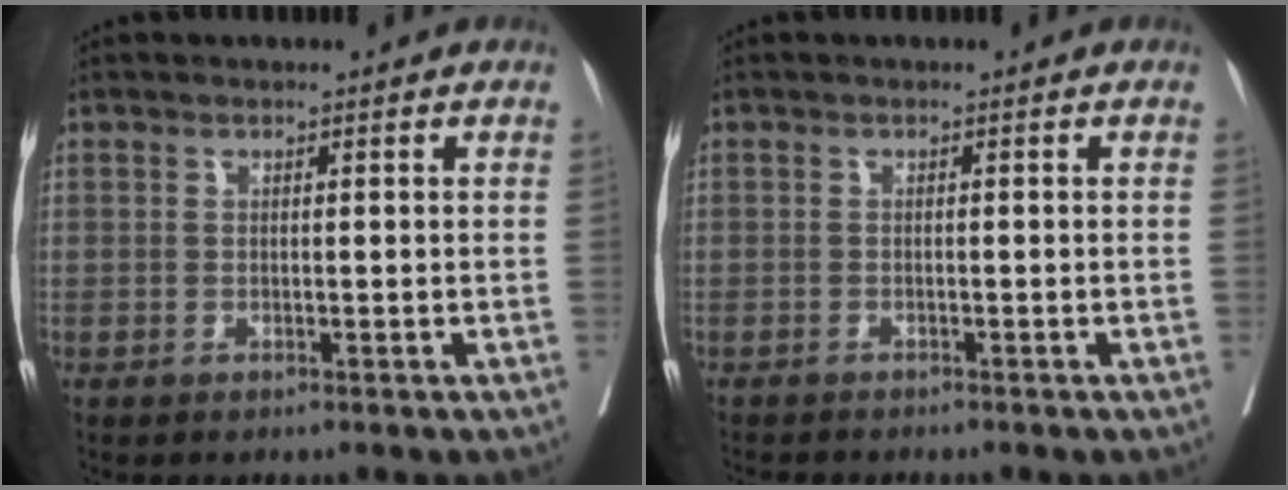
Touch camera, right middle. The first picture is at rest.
{"total": 2.9, "force": [-2.7, 0.3, 0.9], "torque": [-0.013, -0.006, -0.039]}